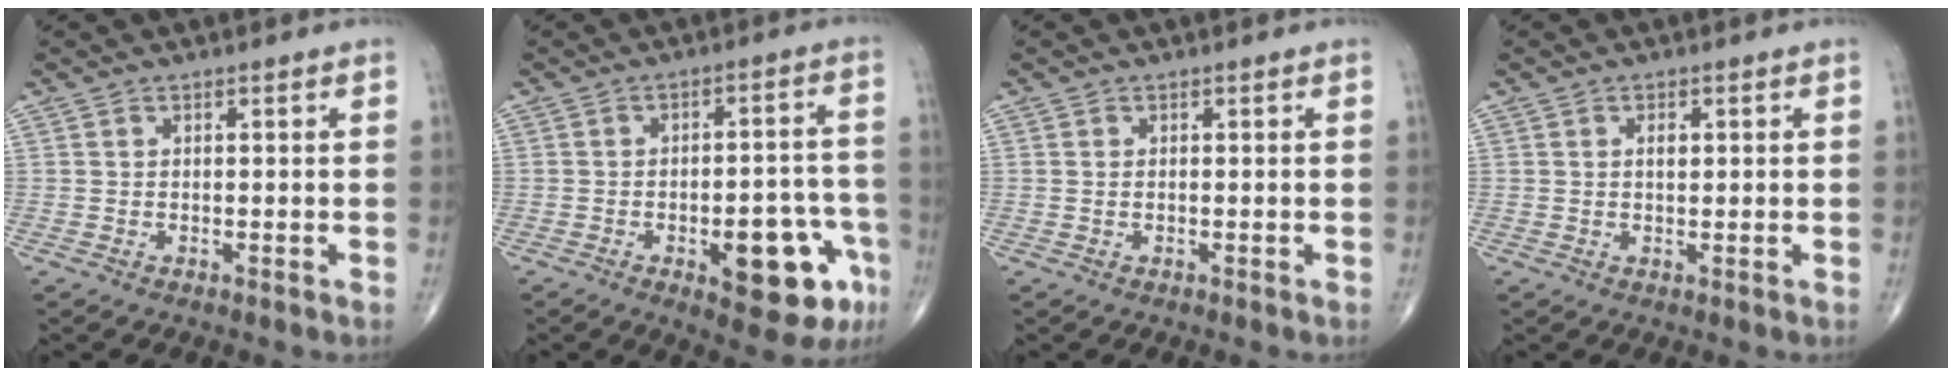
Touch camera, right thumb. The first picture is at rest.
{"total": 14.7, "force": [-6.0, 6.0, 12.0], "torque": [-0.124, 0.034, -0.067]}
{"total": 0.0}
{"total": 1.6, "force": [0.5, 0.9, 1.3], "torque": [-0.021, -0.001, 0.007]}